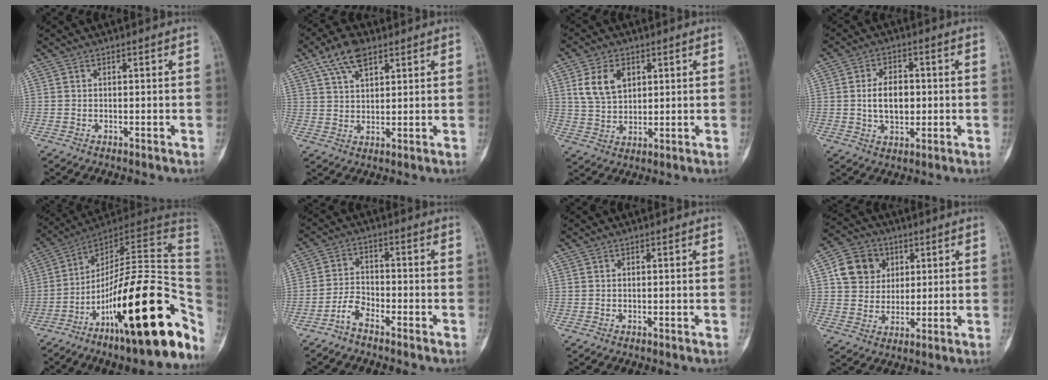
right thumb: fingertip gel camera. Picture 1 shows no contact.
{"total": 7.6, "force": [4.5, 3.6, 5.0], "torque": [-0.080, -0.004, 0.084]}
{"total": 8.1, "force": [2.9, 5.4, 5.2], "torque": [-0.084, -0.011, 0.060]}
{"total": 7.5, "force": [-0.1, 4.8, 5.7], "torque": [-0.082, 0.007, -0.001]}
{"total": 30.0, "force": [-10.4, 8.5, 26.8], "torque": [-0.334, 0.061, -0.159]}
{"total": 4.2, "force": [-3.3, 1.5, 2.0], "torque": [-0.040, 0.023, -0.069]}
{"total": 0.0}
{"total": 9.7, "force": [3.0, 8.4, 3.7], "torque": [-0.037, -0.005, 0.049]}